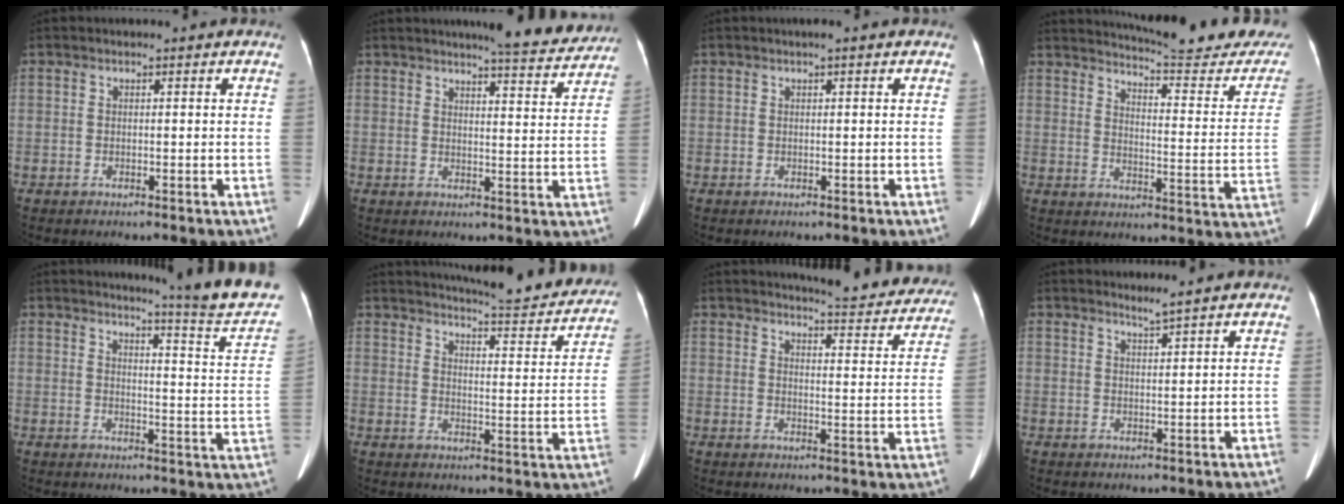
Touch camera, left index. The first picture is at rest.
{"total": 10.3, "force": [9.5, 0.9, 3.7], "torque": [-0.041, -0.014, 0.103]}
{"total": 0.7, "force": [0.4, -0.1, 0.6], "torque": [-0.012, 0.004, 0.007]}
{"total": 22.9, "force": [21.9, 1.2, 6.8], "torque": [-0.090, -0.111, 0.256]}
{"total": 14.3, "force": [13.4, -1.3, 4.9], "torque": [-0.059, -0.088, 0.142]}
{"total": 19.7, "force": [18.2, 2.4, 7.1], "torque": [-0.092, -0.046, 0.217]}
{"total": 15.4, "force": [14.6, 2.0, 4.4], "torque": [-0.038, -0.054, 0.152]}
{"total": 1.8, "force": [1.6, -0.7, 0.6], "torque": [-0.019, -0.007, 0.033]}